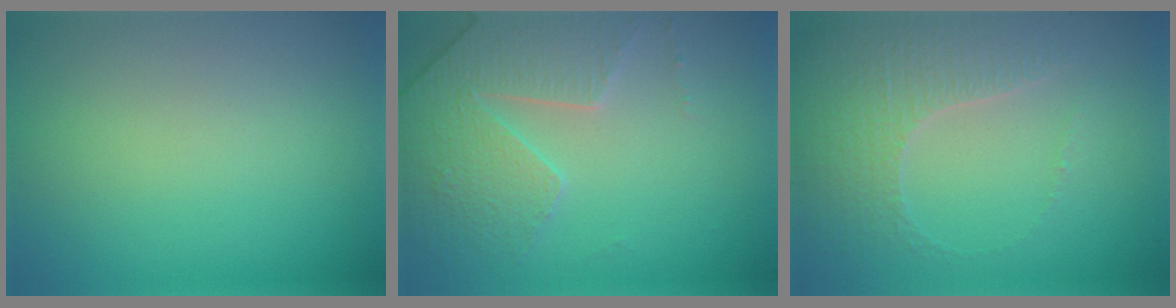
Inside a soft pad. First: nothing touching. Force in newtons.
{"total": 4.0, "press": 3.9, "slide": 1.1}
{"total": 3.3, "press": 3.2, "slide": 0.8}